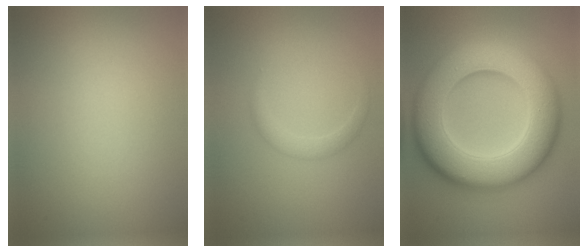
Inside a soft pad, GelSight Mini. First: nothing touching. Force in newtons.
{"total": 1.4, "press": 1.4, "slide": 0.1}
{"total": 13.9, "press": 13.9, "slide": 0.2}